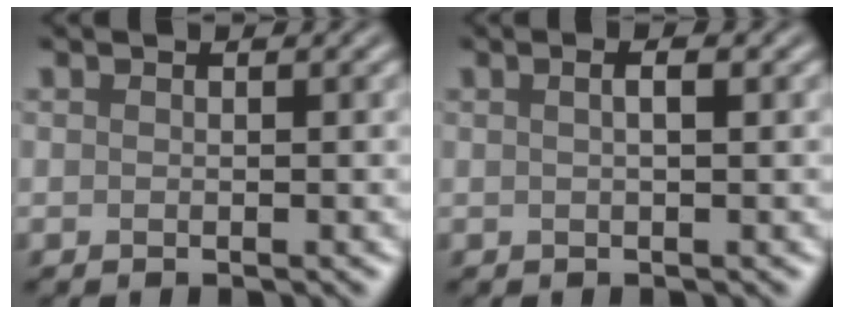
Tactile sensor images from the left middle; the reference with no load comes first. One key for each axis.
{"total": 2.2, "fx": 0.6, "fy": 1.1, "fz": 1.9, "tx": -0.009, "ty": 0.018, "tz": -0.009}